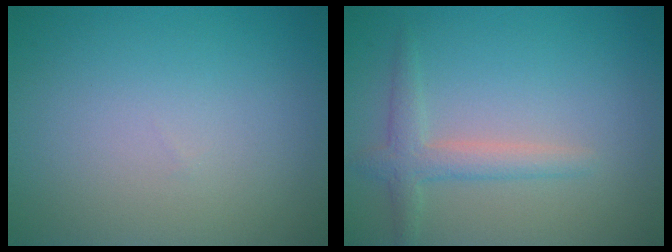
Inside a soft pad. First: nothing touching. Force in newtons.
{"total": 2.4, "press": 2.4, "slide": 0.1}